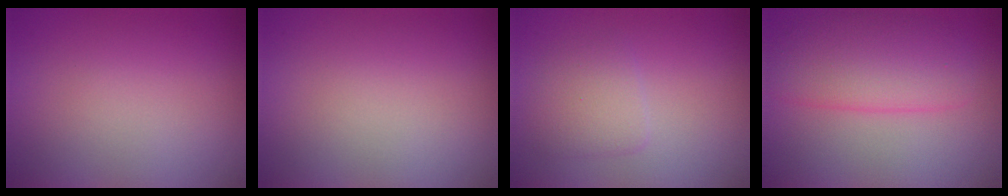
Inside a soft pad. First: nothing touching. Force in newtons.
{"total": 0.0}
{"total": 2.3, "press": 2.3, "slide": 0.1}
{"total": 4.6, "press": 4.6, "slide": 0.1}